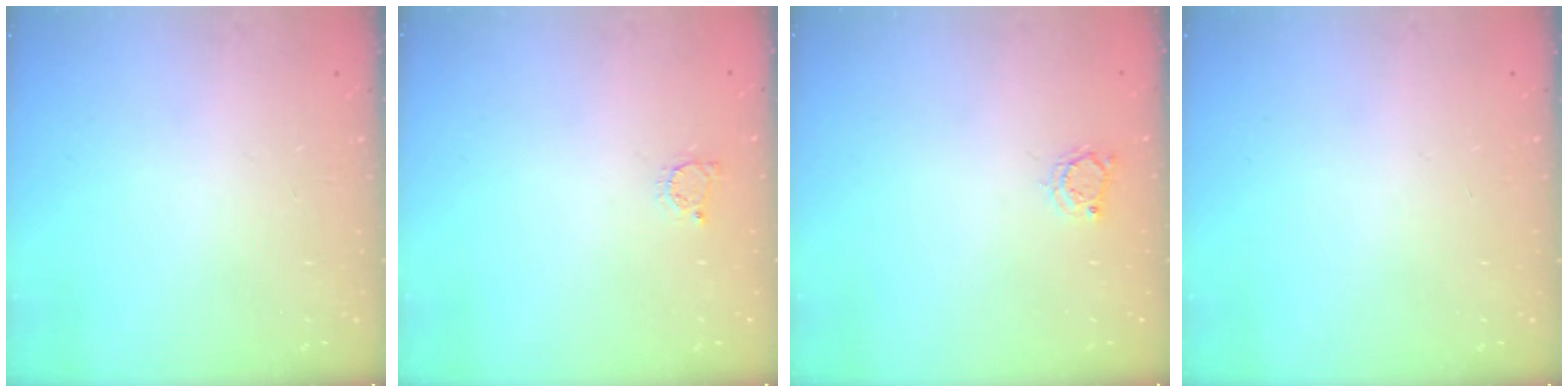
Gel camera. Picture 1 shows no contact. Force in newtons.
{"total": 2.4, "press": 2.4, "slide": 0.3}
{"total": 2.8, "press": 2.8, "slide": 0.4}
{"total": 0.0}